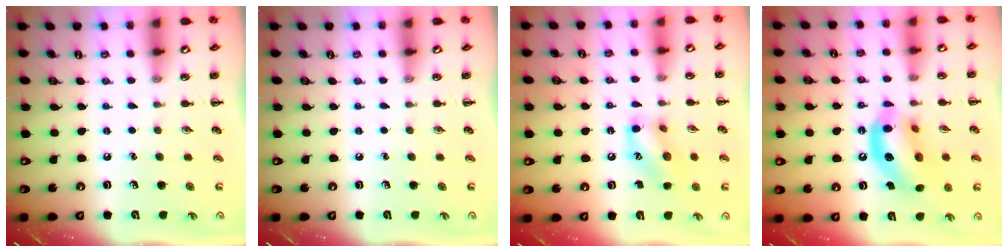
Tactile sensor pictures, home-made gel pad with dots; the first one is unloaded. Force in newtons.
{"total": 0.0}
{"total": 11.4, "press": 11.3, "slide": 0.5}
{"total": 14.6, "press": 14.1, "slide": 3.9}